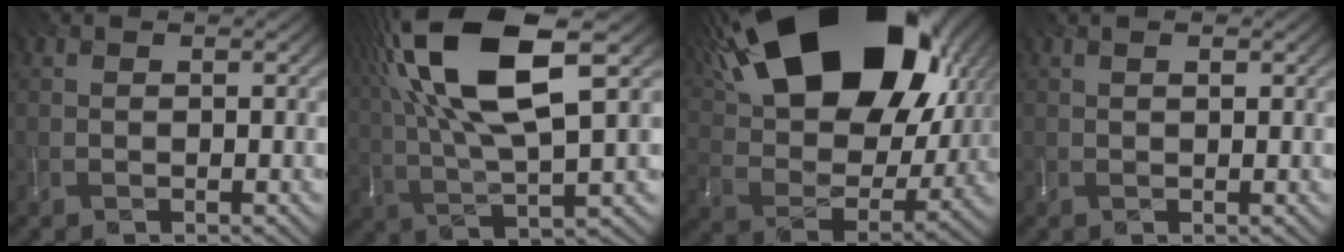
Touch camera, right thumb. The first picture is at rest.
{"total": 17.0, "force": [6.8, 5.4, 14.6], "torque": [-0.326, 0.032, 0.120]}
{"total": 23.6, "force": [11.2, 13.1, 16.1], "torque": [-0.329, 0.046, 0.193]}
{"total": 1.0, "force": [0.6, 0.3, 0.7], "torque": [-0.021, 0.002, 0.013]}